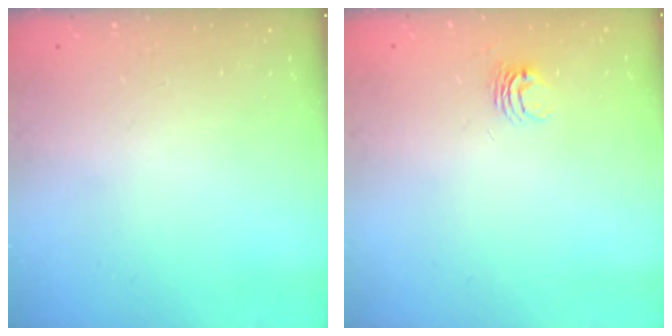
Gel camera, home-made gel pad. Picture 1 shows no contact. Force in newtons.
{"total": 4.0, "press": 3.9, "slide": 0.3}